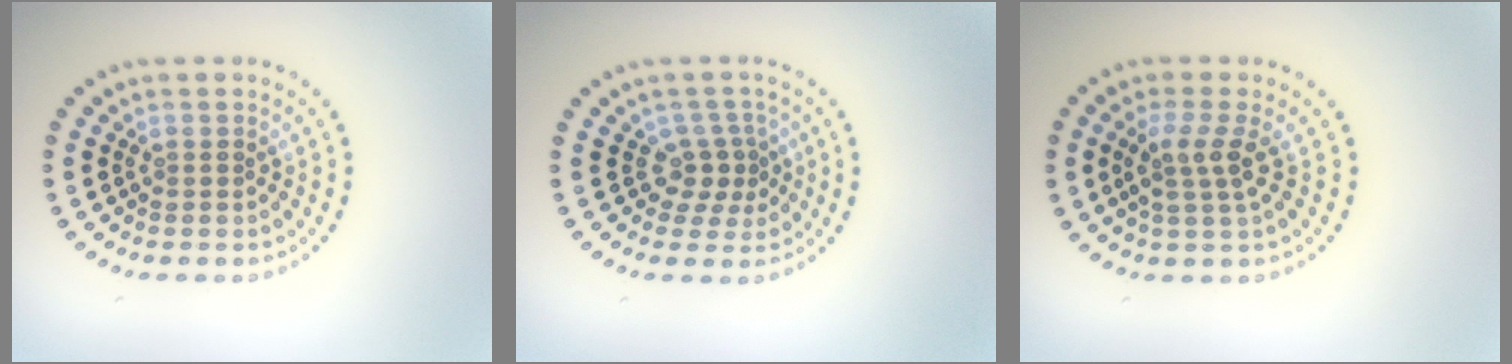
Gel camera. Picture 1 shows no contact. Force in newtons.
{"total": 2.5, "press": 1.7, "slide": 1.9}
{"total": 2.6, "press": 2.0, "slide": 1.7}